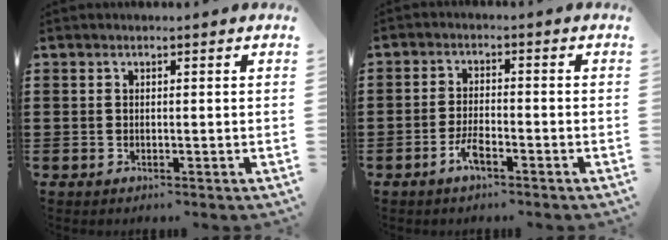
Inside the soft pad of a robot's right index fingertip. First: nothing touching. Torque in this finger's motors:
{"motor_torque": [1.83, 0.31, 0.40, 0.05]}